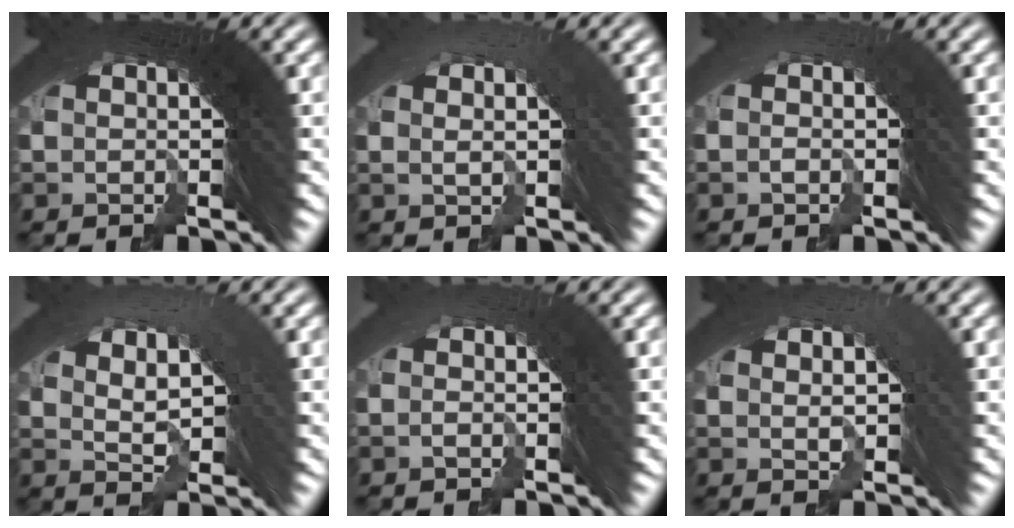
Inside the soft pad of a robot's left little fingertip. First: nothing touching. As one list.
[{"total": 0.8, "force": [0.1, -0.6, 0.6], "torque": [0.010, 0.013, 0.002]}, {"total": 1.6, "force": [-1.5, -0.4, -0.4], "torque": [0.015, 0.008, -0.030]}, {"total": 2.5, "force": [1.1, 0.4, 2.3], "torque": [-0.013, 0.007, 0.023]}, {"total": 1.7, "force": [-1.6, -0.6, -0.4], "torque": [0.017, 0.010, -0.033]}, {"total": 1.7, "force": [0.7, 0.2, 1.5], "torque": [0.004, 0.018, 0.009]}]